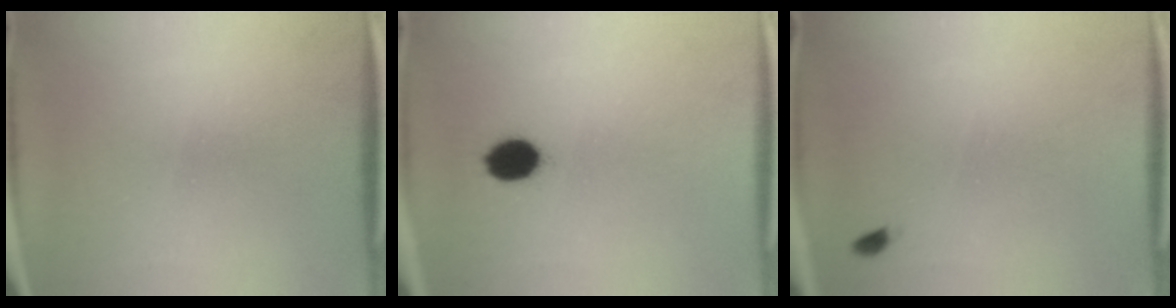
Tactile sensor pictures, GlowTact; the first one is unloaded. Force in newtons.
{"total": 5.7}
{"total": 0.7}